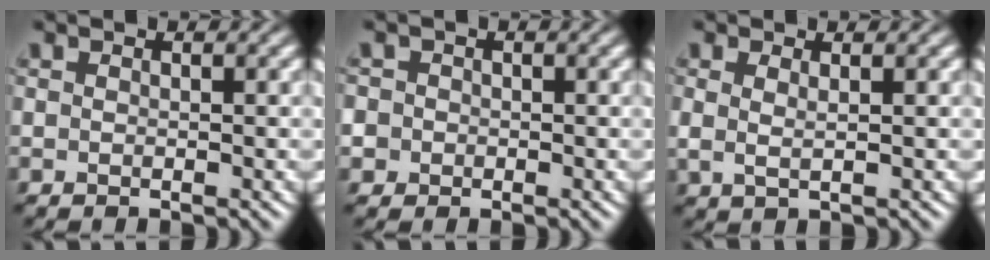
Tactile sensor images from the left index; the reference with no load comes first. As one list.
[{"total": 2.8, "force": [-0.6, 2.7, 0.5], "torque": [0.004, 0.014, -0.038]}, {"total": 1.1, "force": [0.4, 0.2, 1.0], "torque": [-0.018, -0.007, 0.011]}]